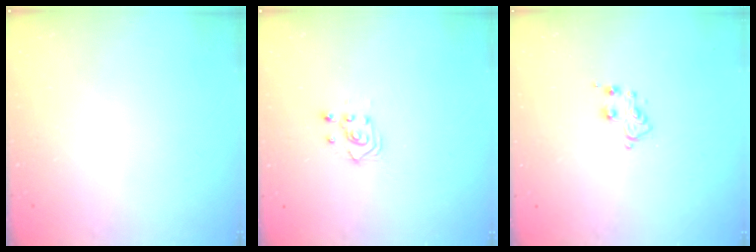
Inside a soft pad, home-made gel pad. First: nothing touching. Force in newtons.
{"total": 2.7, "press": 2.7, "slide": 0.2}
{"total": 5.4, "press": 5.4, "slide": 0.7}